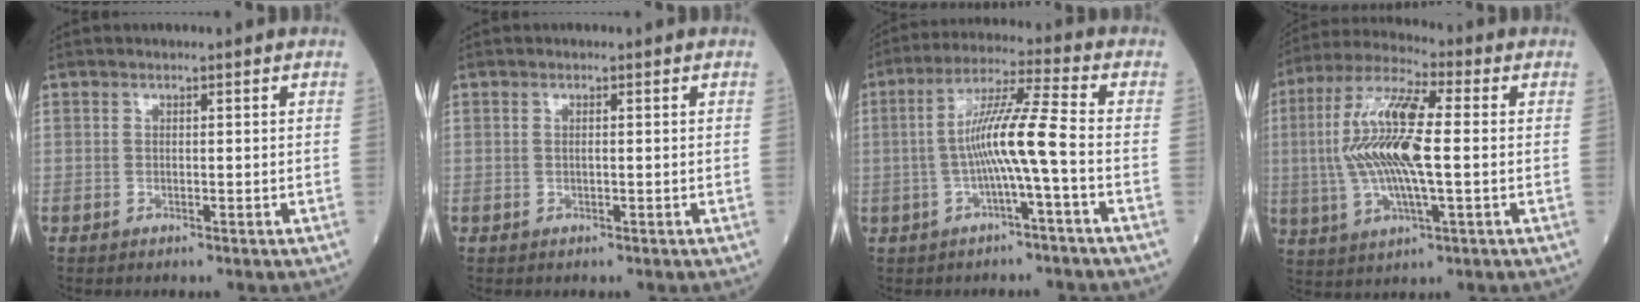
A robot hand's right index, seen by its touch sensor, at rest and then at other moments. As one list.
[{"total": 0.7, "force": [0.1, 0.1, 0.7], "torque": [-0.015, 0.000, 0.001]}, {"total": 8.8, "force": [-1.6, -0.8, 8.6], "torque": [-0.161, 0.016, -0.031]}, {"total": 14.8, "force": [0.3, 3.0, 14.5], "torque": [-0.305, 0.010, 0.001]}]